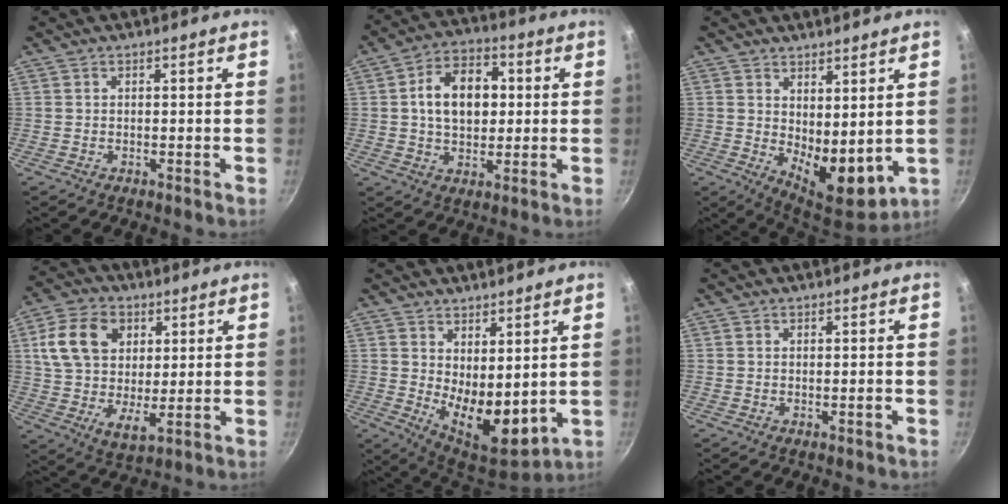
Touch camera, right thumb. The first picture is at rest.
{"total": 12.5, "force": [1.6, 8.5, 9.0], "torque": [-0.114, 0.015, 0.018]}
{"total": 9.9, "force": [2.3, 4.9, 8.3], "torque": [-0.101, -0.044, 0.045]}
{"total": 14.5, "force": [4.7, 9.9, 9.4], "torque": [-0.156, -0.005, 0.081]}
{"total": 11.2, "force": [2.4, 5.6, 9.4], "torque": [-0.122, -0.050, 0.053]}
{"total": 0.7, "force": [-0.2, 0.2, 0.7], "torque": [-0.010, 0.002, -0.003]}